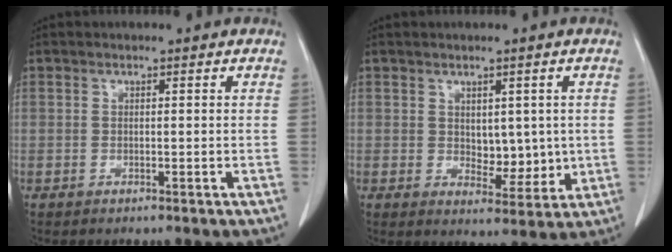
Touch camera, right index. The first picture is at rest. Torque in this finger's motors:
{"motor_torque": [0.09, 0.11, 0.08, 0.02]}